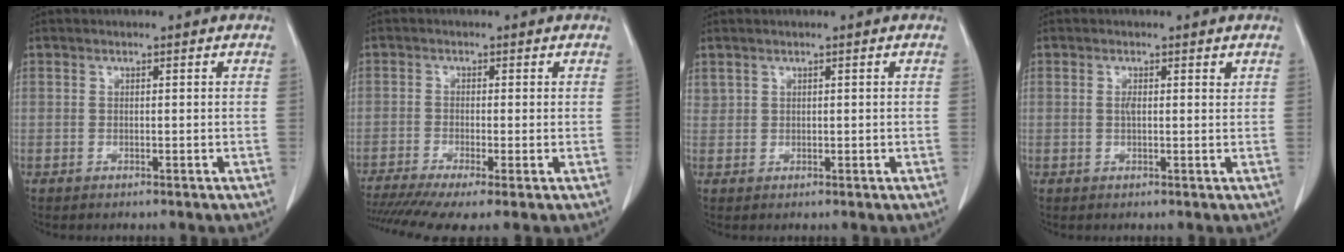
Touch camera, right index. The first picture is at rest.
{"total": 9.8, "force": [-6.8, 1.2, 6.9], "torque": [-0.123, -0.013, -0.113]}
{"total": 1.1, "force": [0.8, 0.7, 0.2], "torque": [0.000, 0.006, 0.021]}
{"total": 1.8, "force": [0.6, 0.6, 1.5], "torque": [-0.030, 0.004, 0.009]}